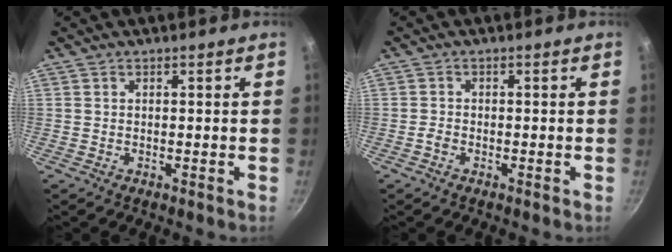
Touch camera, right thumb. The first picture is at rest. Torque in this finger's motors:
{"motor_torque": [0.29, 0.11, 0.39, -0.35, -0.02]}